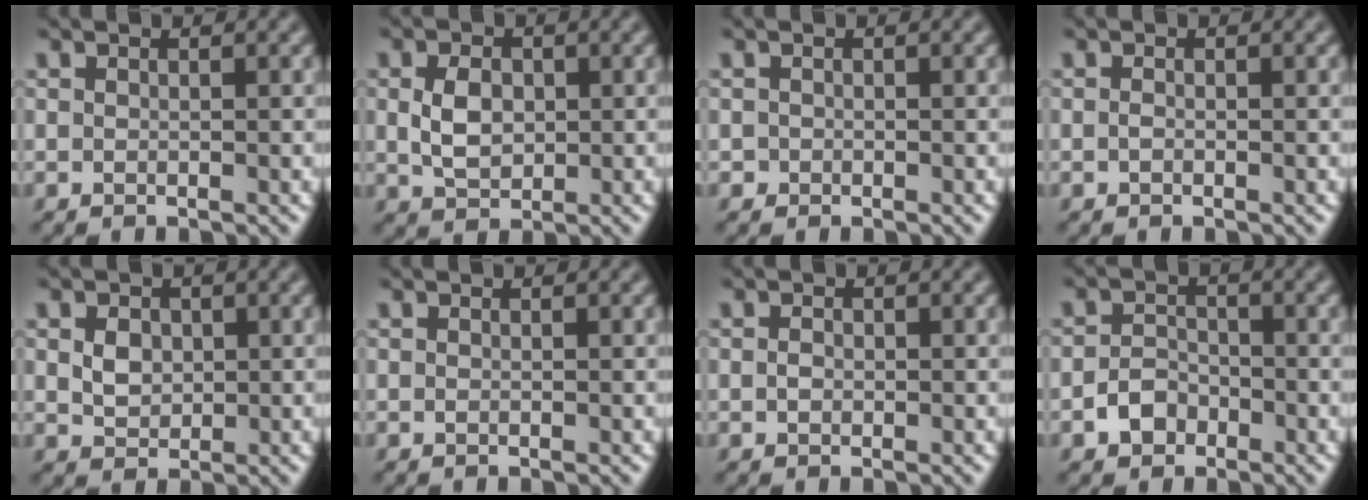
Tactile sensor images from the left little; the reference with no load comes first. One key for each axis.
{"total": 3.1, "fx": 0.1, "fy": 2.2, "fz": 2.2, "tx": -0.052, "ty": 0.002, "tz": 0.001}
{"total": 0.6, "fx": -0.3, "fy": 0.5, "fz": 0.0, "tx": 0.006, "ty": -0.003, "tz": -0.006}
{"total": 0.5, "fx": -0.3, "fy": 0.3, "fz": 0.4, "tx": -0.009, "ty": -0.001, "tz": -0.007}
{"total": 2.1, "fx": 0.2, "fy": 1.7, "fz": 1.2, "tx": -0.030, "ty": 0.000, "tz": 0.003}
{"total": 0.0}
{"total": 0.8, "fx": -0.2, "fy": 0.6, "fz": 0.4, "tx": -0.010, "ty": 0.000, "tz": -0.008}
{"total": 2.5, "fx": -1.5, "fy": 1.7, "fz": 1.0, "tx": -0.016, "ty": 0.006, "tz": -0.031}